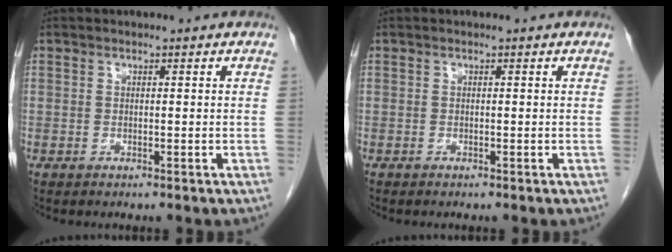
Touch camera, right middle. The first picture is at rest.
{"total": 0.0}